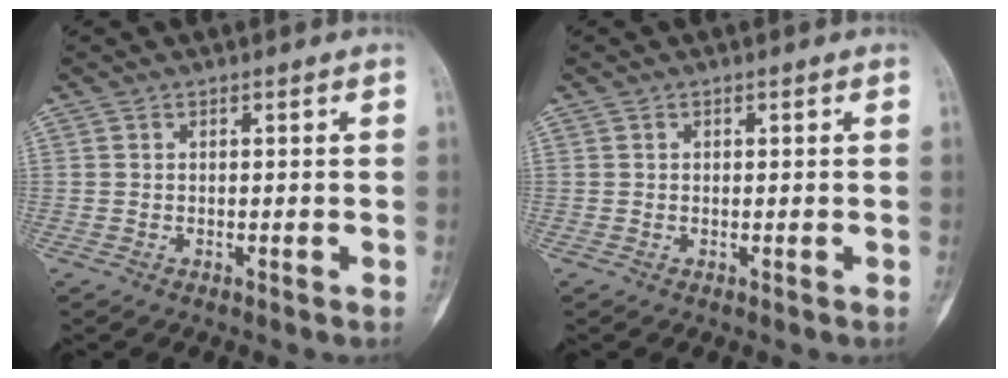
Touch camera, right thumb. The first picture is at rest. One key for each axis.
{"total": 0.0}